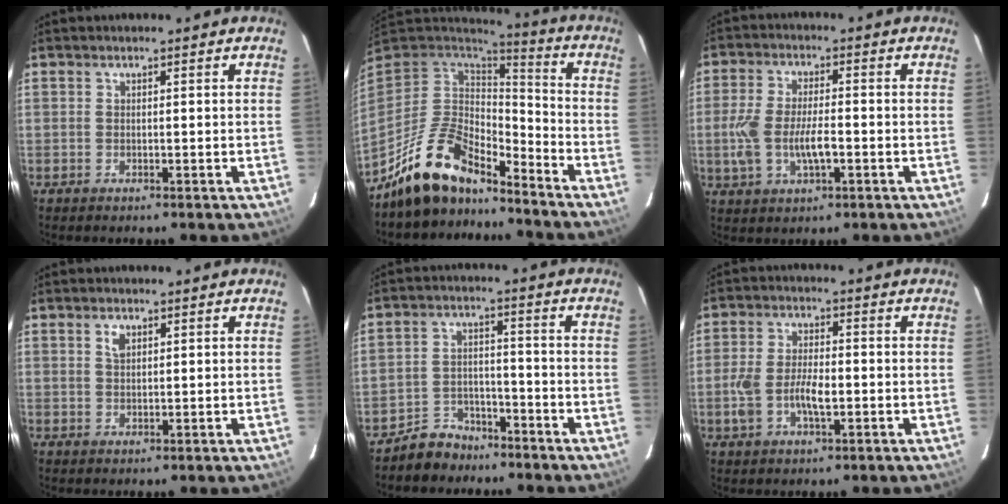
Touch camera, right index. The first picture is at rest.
{"total": 14.5, "force": [-12.0, 4.7, 6.6], "torque": [-0.144, 0.000, -0.220]}
{"total": 9.0, "force": [-2.1, 3.8, 7.9], "torque": [-0.170, -0.003, -0.038]}
{"total": 2.0, "force": [1.0, 1.3, 1.3], "torque": [-0.023, 0.005, 0.019]}
{"total": 6.8, "force": [-5.5, 3.9, 0.7], "torque": [-0.033, 0.019, -0.087]}
{"total": 7.5, "force": [-1.8, 3.6, 6.3], "torque": [-0.134, 0.002, -0.034]}